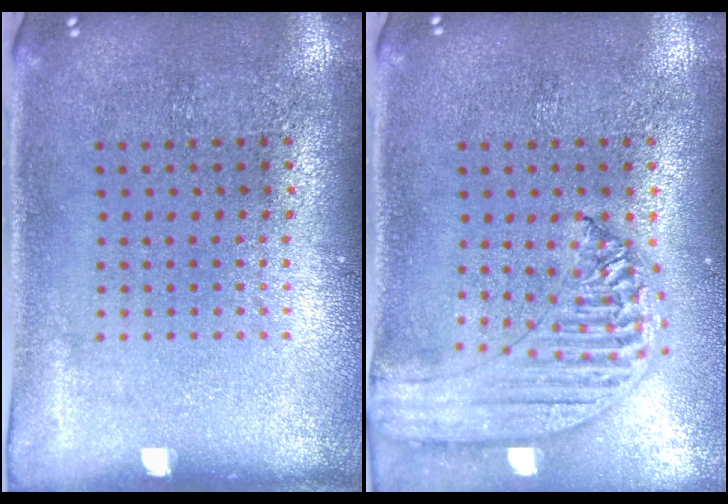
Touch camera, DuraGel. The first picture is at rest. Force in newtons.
{"total": 1.7, "press": 1.6, "slide": 0.5}